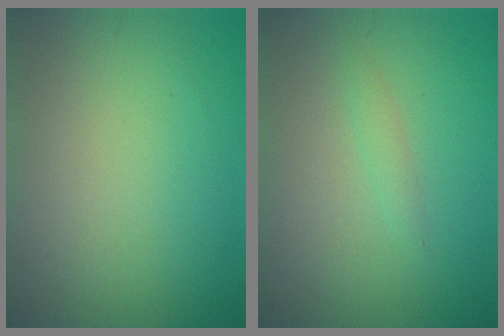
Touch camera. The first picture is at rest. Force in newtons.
{"total": 0.9, "press": 0.9, "slide": 0.1}